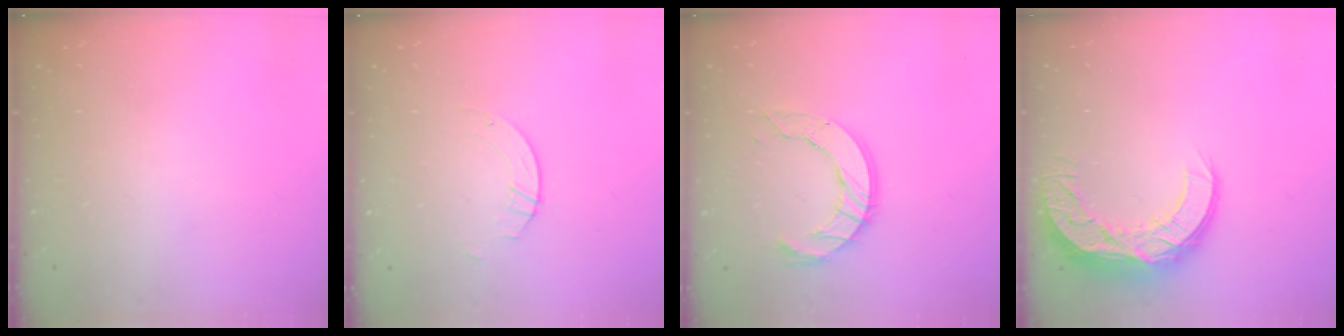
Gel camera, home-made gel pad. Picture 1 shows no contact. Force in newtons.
{"total": 2.1, "press": 2.1, "slide": 0.1}
{"total": 10.6, "press": 10.5, "slide": 0.9}
{"total": 12.6, "press": 12.6, "slide": 0.7}